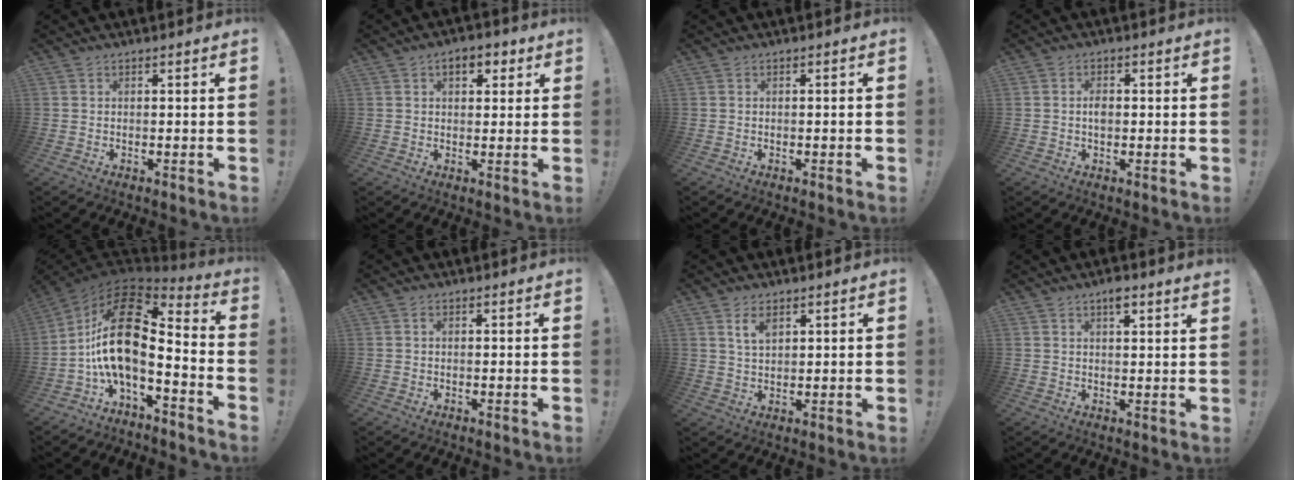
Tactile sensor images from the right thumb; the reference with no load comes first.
{"total": 5.3, "force": [2.1, 3.2, 3.6], "torque": [-0.043, 0.001, 0.032]}
{"total": 0.8, "force": [-0.5, -0.2, 0.6], "torque": [-0.010, 0.000, -0.008]}
{"total": 2.4, "force": [-0.3, 1.6, 1.8], "torque": [-0.035, 0.006, -0.007]}
{"total": 17.6, "force": [0.9, 7.9, 15.7], "torque": [-0.306, -0.005, 0.010]}
{"total": 0.6, "force": [0.0, 0.4, 0.4], "torque": [-0.005, 0.002, -0.002]}
{"total": 4.8, "force": [3.0, 2.5, 2.9], "torque": [-0.040, -0.011, 0.051]}
{"total": 3.4, "force": [2.2, 0.3, 2.5], "torque": [-0.036, -0.009, 0.033]}